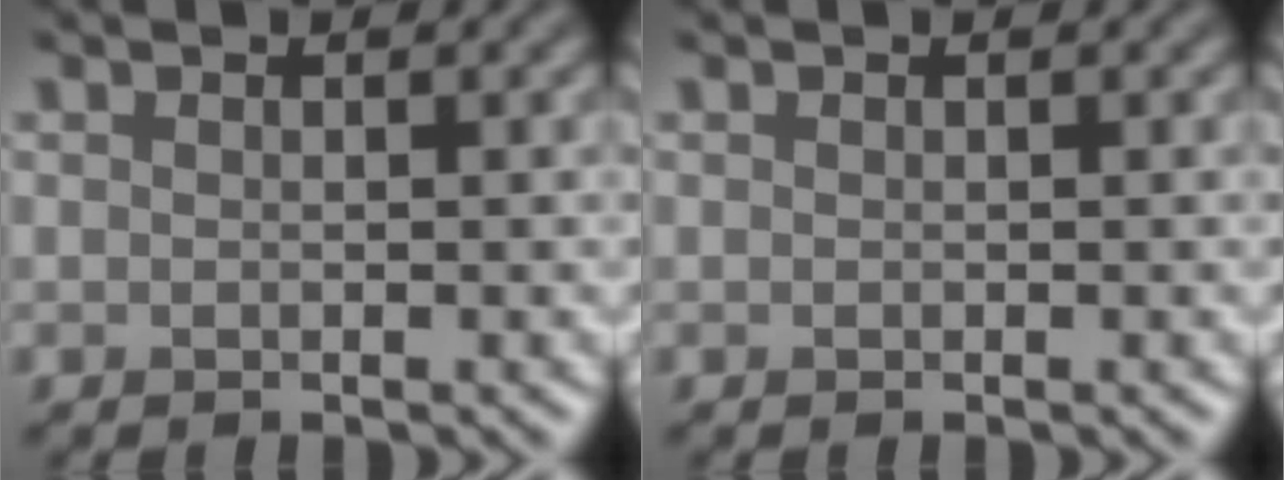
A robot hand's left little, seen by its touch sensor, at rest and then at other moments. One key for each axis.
{"total": 0.0}